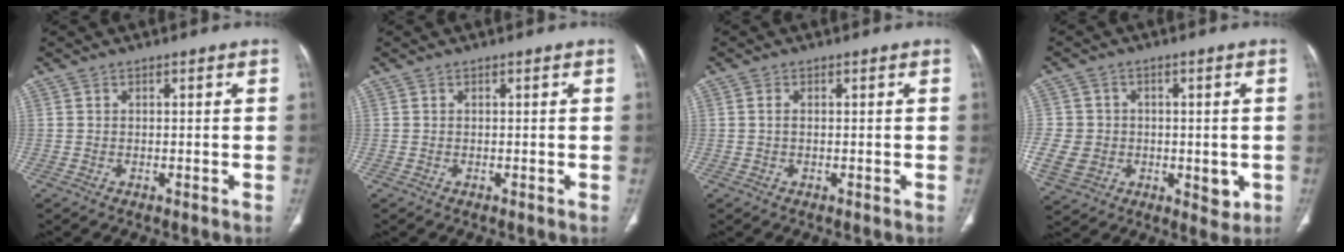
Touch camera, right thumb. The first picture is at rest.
{"total": 0.0}
{"total": 1.0, "force": [0.1, 0.6, 0.8], "torque": [-0.019, 0.004, 0.004]}
{"total": 12.4, "force": [-2.1, 10.3, 6.7], "torque": [-0.101, 0.007, -0.021]}